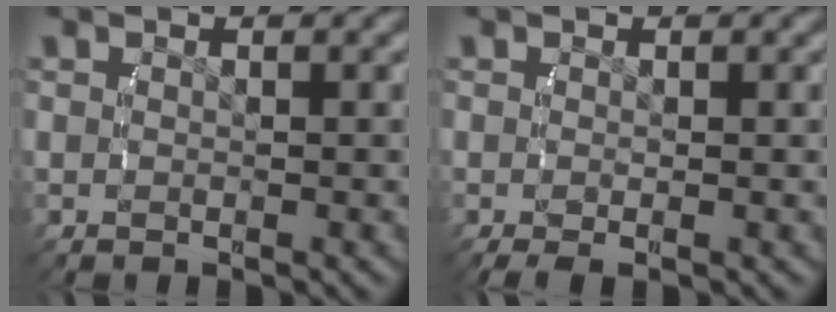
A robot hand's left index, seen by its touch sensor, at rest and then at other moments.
{"total": 1.0, "force": [-0.7, 0.2, 0.7], "torque": [-0.014, -0.010, -0.008]}